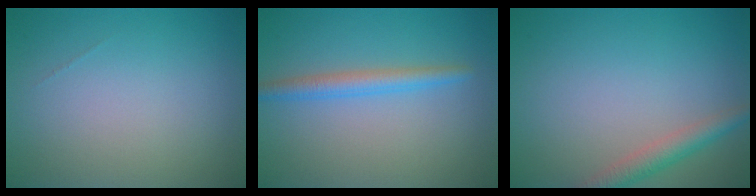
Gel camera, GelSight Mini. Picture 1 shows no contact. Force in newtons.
{"total": 2.4, "press": 2.4, "slide": 0.1}
{"total": 2.6, "press": 2.6, "slide": 0.1}